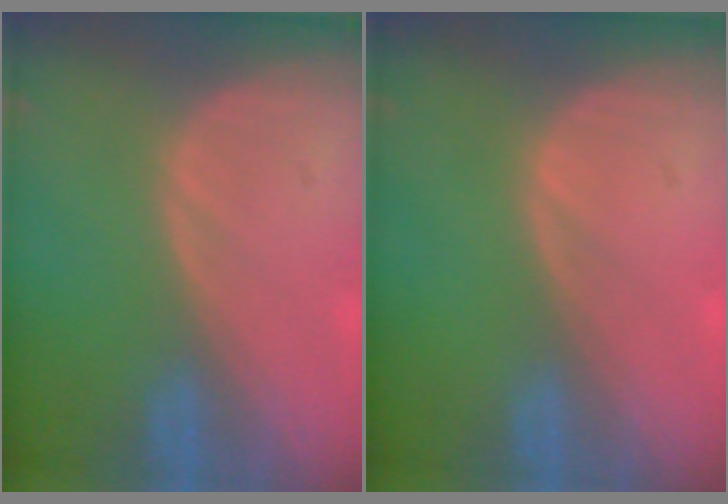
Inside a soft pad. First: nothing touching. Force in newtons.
{"total": 0.0}